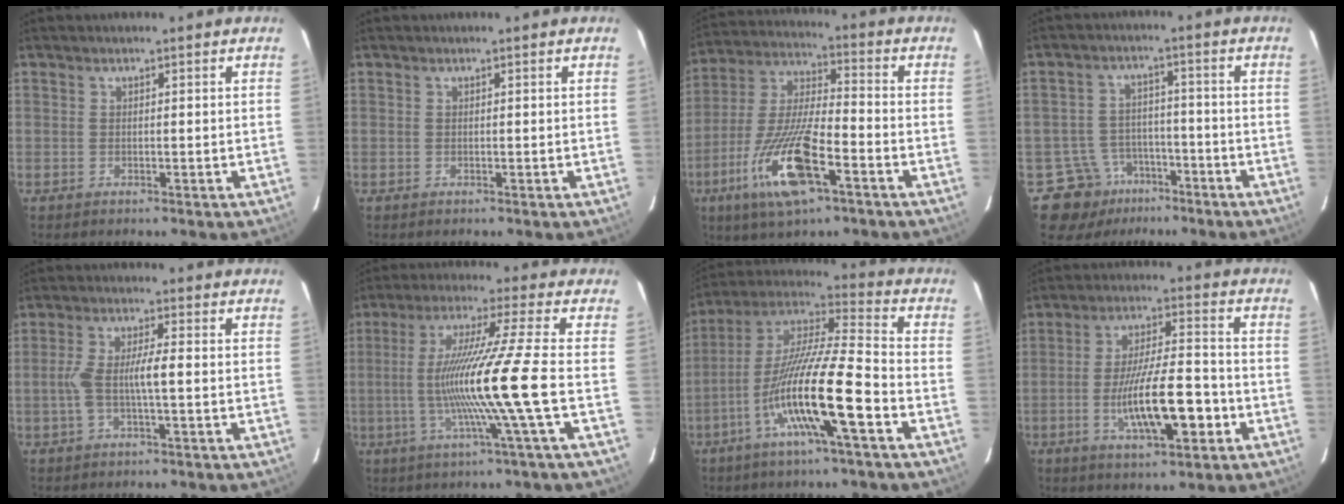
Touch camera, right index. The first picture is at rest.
{"total": 0.0}
{"total": 15.5, "force": [-7.2, 3.0, 13.4], "torque": [-0.277, -0.017, -0.129]}
{"total": 8.8, "force": [-5.2, 7.1, 0.5], "torque": [-0.009, 0.030, -0.070]}
{"total": 5.8, "force": [-0.7, 0.8, 5.7], "torque": [-0.124, 0.011, -0.013]}
{"total": 13.7, "force": [-2.5, -2.9, 13.1], "torque": [-0.252, -0.011, -0.050]}
{"total": 17.2, "force": [-6.2, 0.6, 16.0], "torque": [-0.311, -0.005, -0.119]}
{"total": 13.0, "force": [-3.9, 2.7, 12.1], "torque": [-0.219, 0.000, -0.062]}